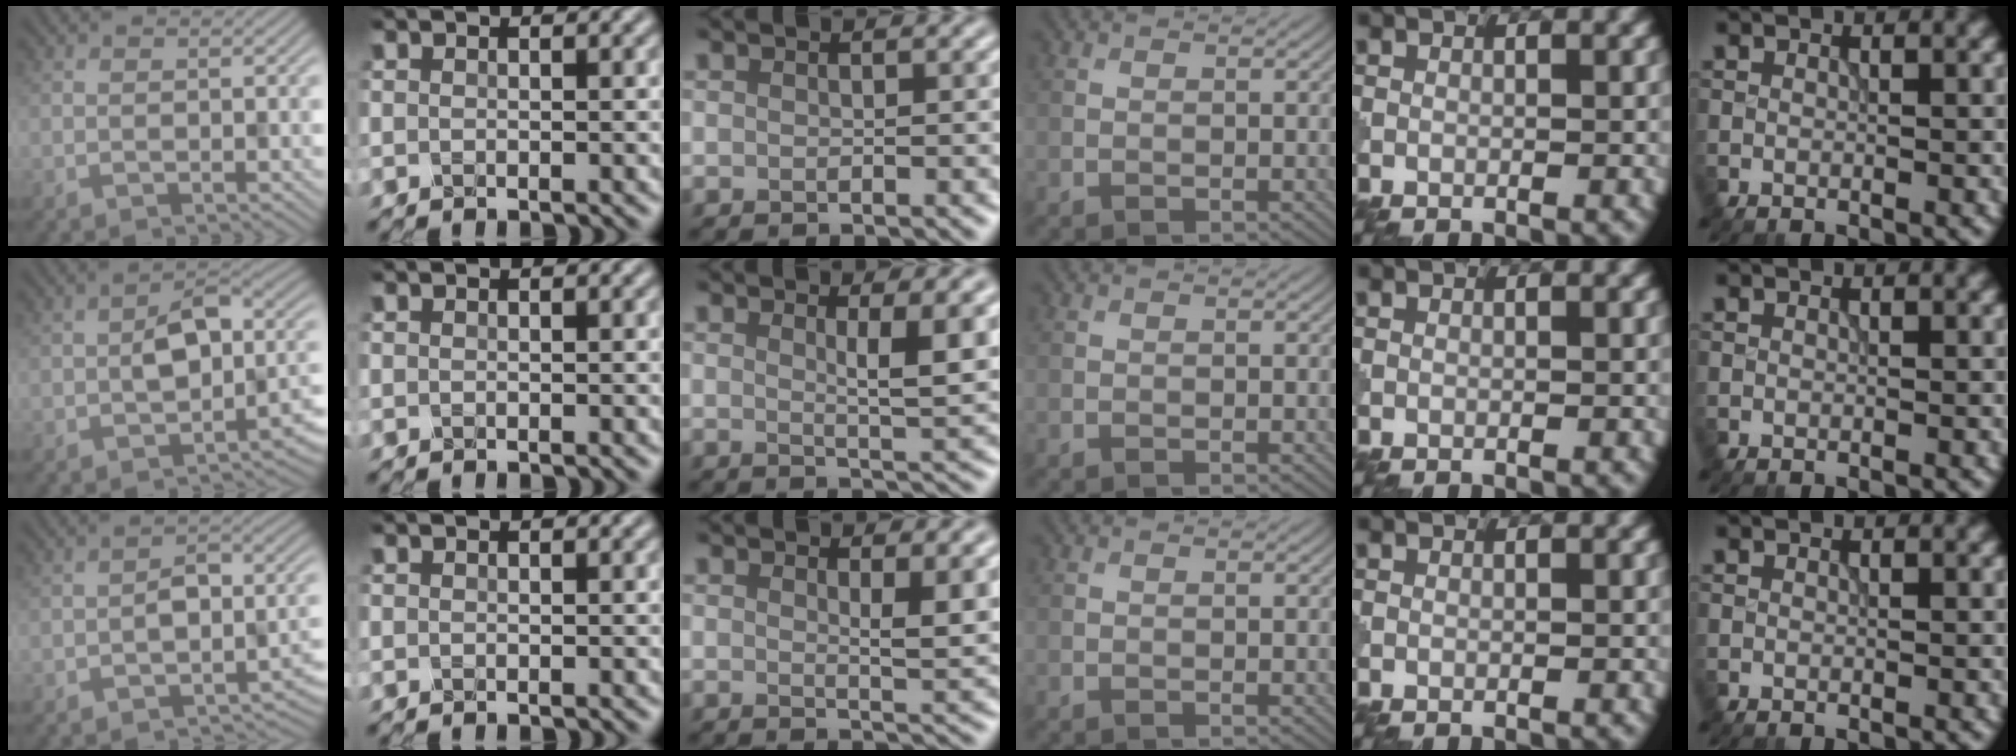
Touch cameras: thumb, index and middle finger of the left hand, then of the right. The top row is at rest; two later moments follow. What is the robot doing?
{"motion": "shake", "object": "medicine bottle"}